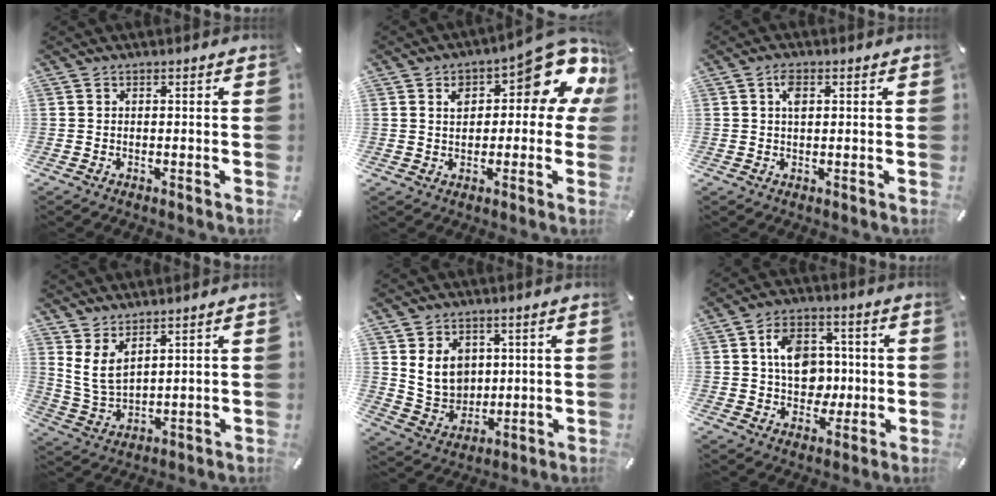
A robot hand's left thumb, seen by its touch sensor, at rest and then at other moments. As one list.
[{"total": 13.6, "force": [7.5, 6.8, 9.1], "torque": [-0.116, -0.065, 0.124]}, {"total": 2.8, "force": [1.0, 1.4, 2.2], "torque": [-0.041, 0.003, 0.014]}, {"total": 6.5, "force": [3.9, 3.6, 3.8], "torque": [-0.107, -0.022, 0.071]}, {"total": 9.4, "force": [3.3, 8.2, 3.1], "torque": [-0.069, -0.019, 0.065]}, {"total": 10.9, "force": [0.6, 9.1, 6.1], "torque": [-0.087, 0.016, 0.016]}]